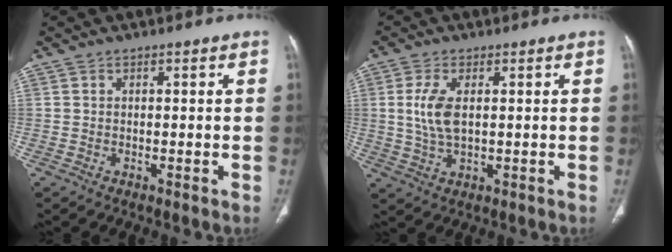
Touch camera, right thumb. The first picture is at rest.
{"total": 6.5, "force": [1.0, 3.1, 5.6], "torque": [-0.131, -0.003, 0.023]}